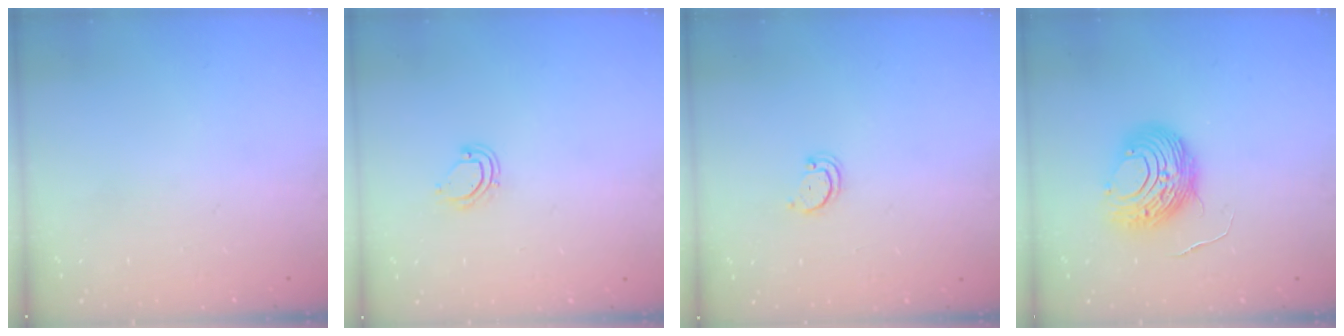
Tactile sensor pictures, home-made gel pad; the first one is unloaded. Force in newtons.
{"total": 5.2, "press": 5.2, "slide": 0.4}
{"total": 2.2, "press": 2.2, "slide": 0.4}
{"total": 10.3, "press": 10.3, "slide": 0.7}